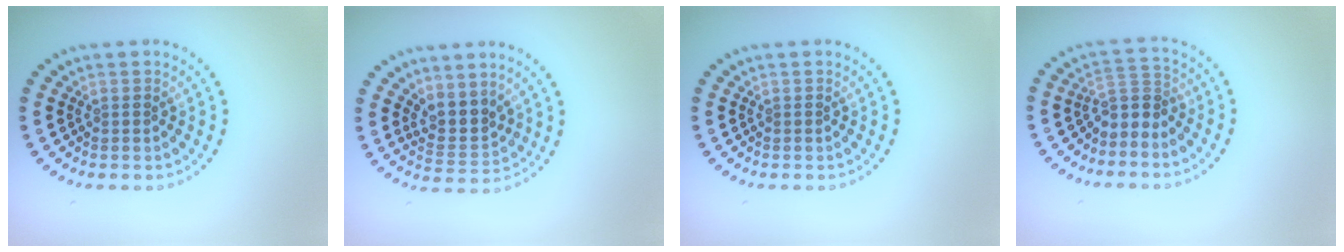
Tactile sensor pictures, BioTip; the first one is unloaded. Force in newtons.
{"total": 2.8, "press": 2.1, "slide": 1.9}
{"total": 0.0}
{"total": 2.4, "press": 1.7, "slide": 1.7}